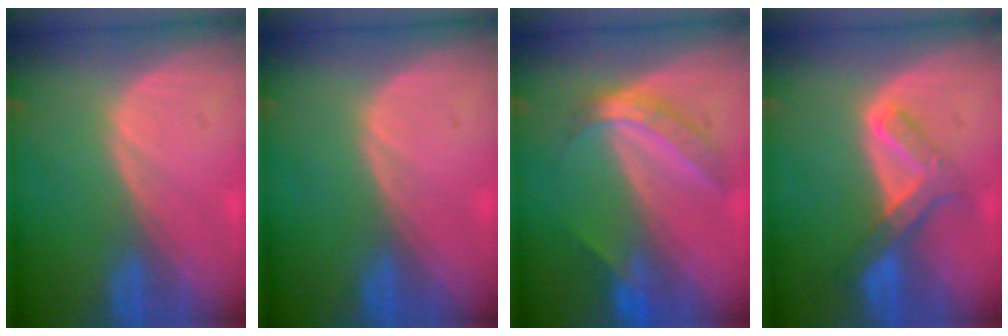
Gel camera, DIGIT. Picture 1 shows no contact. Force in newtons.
{"total": 0.0}
{"total": 6.0, "press": 5.0, "slide": 3.4}
{"total": 6.6, "press": 5.8, "slide": 3.0}